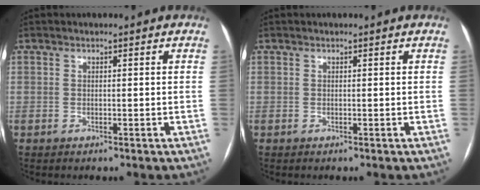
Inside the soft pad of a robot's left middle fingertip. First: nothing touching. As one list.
[{"total": 0.0}]